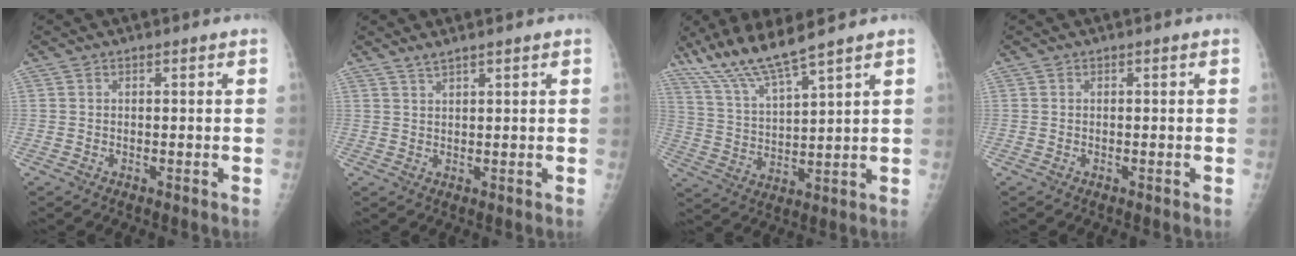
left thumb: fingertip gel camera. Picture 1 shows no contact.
{"total": 2.2, "force": [1.9, 0.0, 1.1], "torque": [-0.022, -0.005, 0.038]}
{"total": 11.4, "force": [9.1, 0.7, 6.8], "torque": [-0.137, -0.040, 0.186]}
{"total": 0.0}